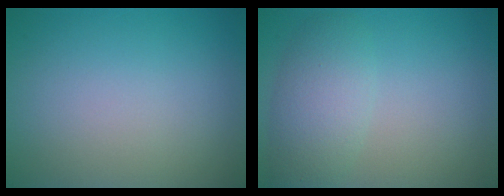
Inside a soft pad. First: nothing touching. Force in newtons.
{"total": 3.9, "press": 3.9, "slide": 0.3}